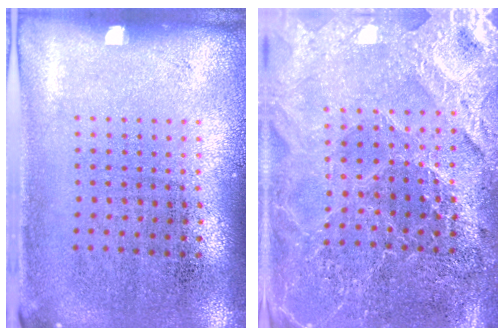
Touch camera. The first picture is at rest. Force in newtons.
{"total": 4.4, "press": 4.2, "slide": 1.5}